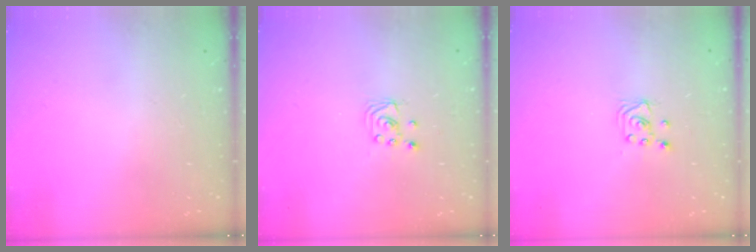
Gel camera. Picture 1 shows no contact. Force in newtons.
{"total": 2.2, "press": 2.2, "slide": 0.2}
{"total": 2.0, "press": 2.0, "slide": 0.2}